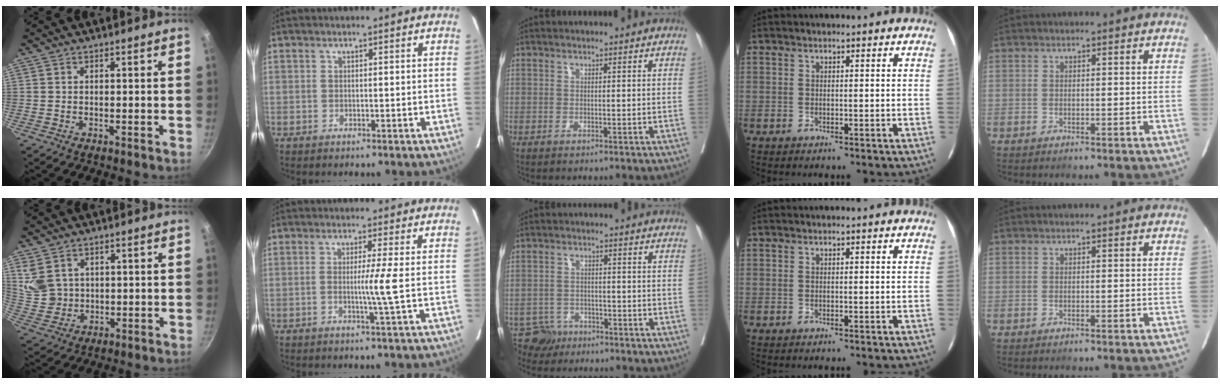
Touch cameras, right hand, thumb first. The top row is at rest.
{"thumb": {"total": 6.5, "force": [2.4, 5.2, 3.1], "torque": [-0.052, -0.006, 0.063]}, "index": {"total": 3.9, "force": [-0.4, -1.4, 3.6], "torque": [-0.064, -0.008, -0.009]}, "middle": {"total": 3.8, "force": [-3.0, 2.3, -0.3], "torque": [0.009, 0.005, -0.053]}}